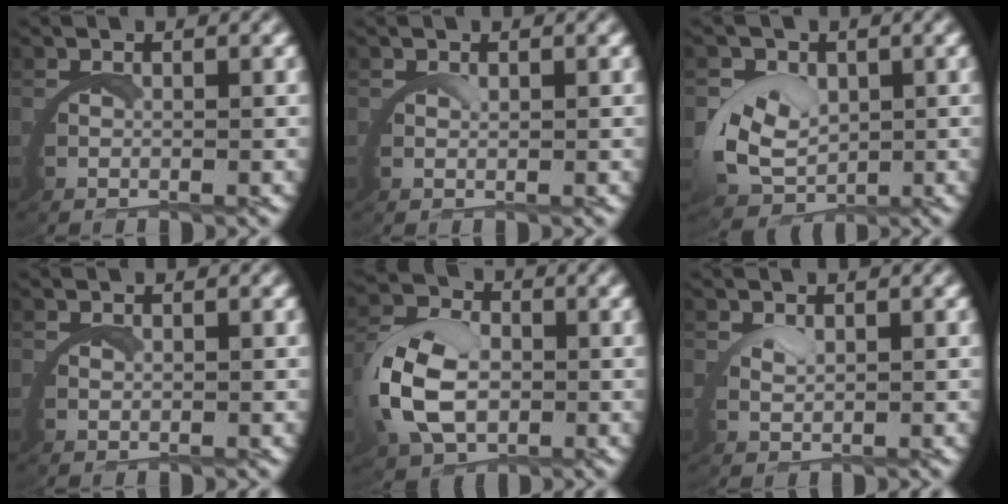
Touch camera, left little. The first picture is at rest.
{"total": 0.9, "force": [0.9, -0.4, 0.1], "torque": [-0.006, -0.002, 0.018]}
{"total": 5.5, "force": [0.5, 4.2, 3.4], "torque": [-0.095, -0.022, 0.018]}
{"total": 0.7, "force": [0.7, 0.0, 0.0], "torque": [-0.007, -0.003, 0.013]}
{"total": 5.9, "force": [0.4, 3.9, 4.5], "torque": [-0.112, 0.004, 0.007]}
{"total": 1.3, "force": [1.2, -0.5, 0.3], "torque": [-0.008, -0.001, 0.026]}